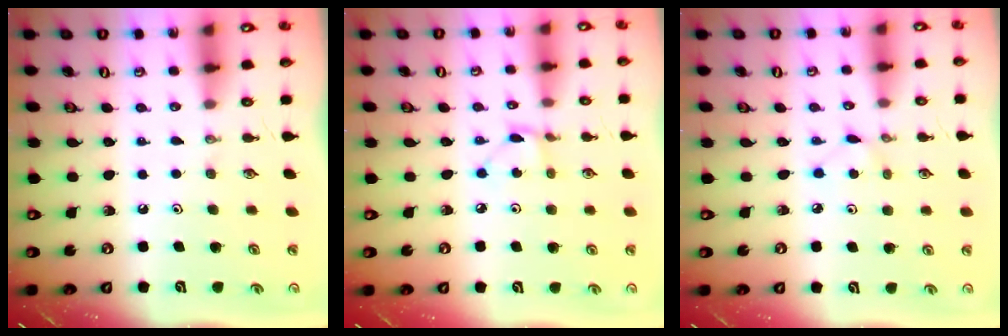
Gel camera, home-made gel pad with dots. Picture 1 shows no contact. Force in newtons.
{"total": 1.8, "press": 1.8, "slide": 0.3}
{"total": 2.2, "press": 2.2, "slide": 0.3}